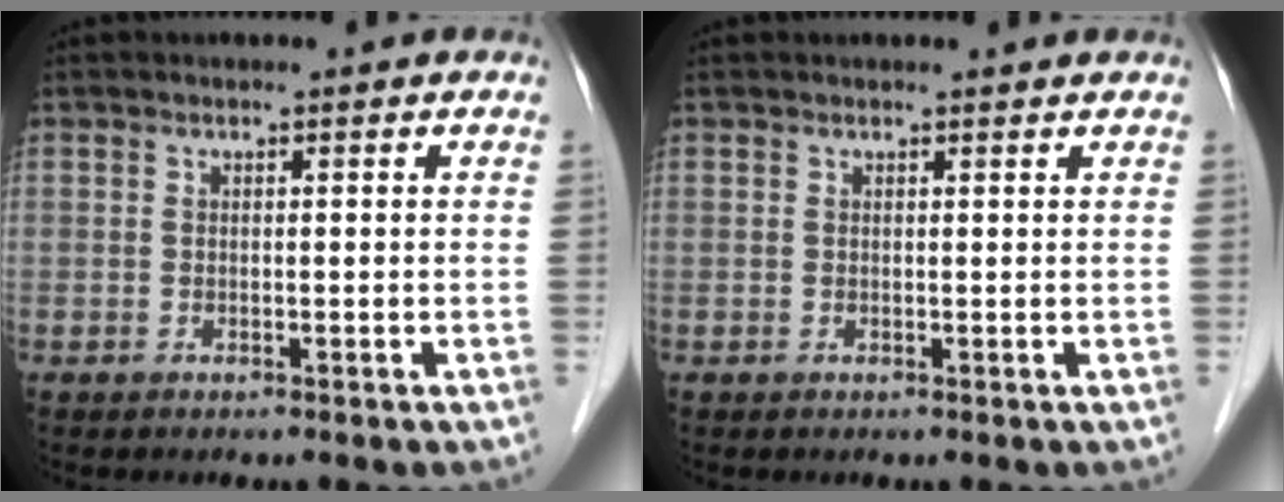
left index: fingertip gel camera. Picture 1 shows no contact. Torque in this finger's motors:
{"motor_torque": [0.14, -0.13, 0.05, -0.01]}